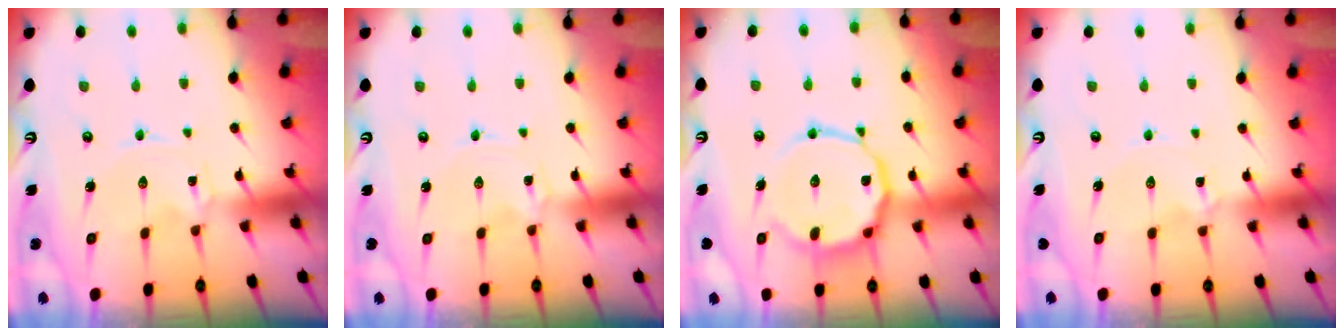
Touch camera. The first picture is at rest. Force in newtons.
{"total": 0.0}
{"total": 14.0, "press": 13.9, "slide": 1.2}
{"total": 0.5, "press": 0.5, "slide": 0.1}